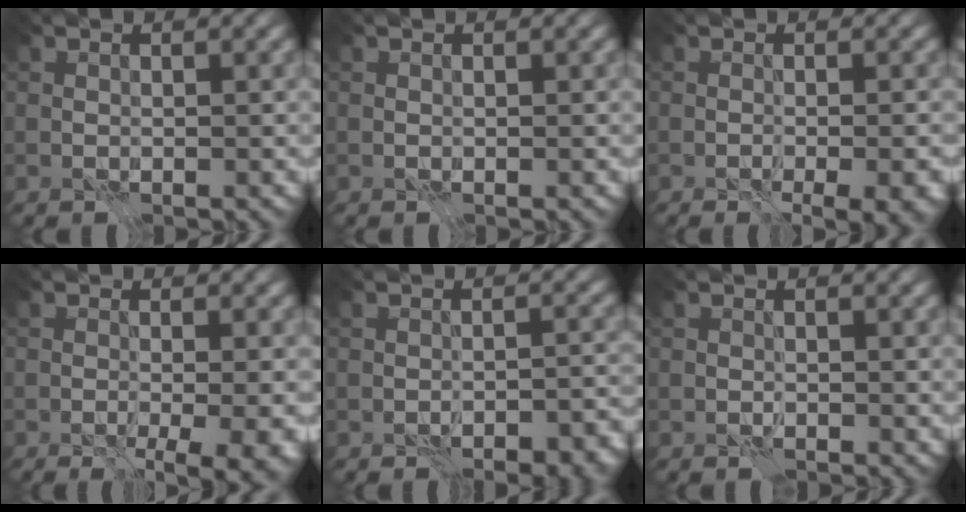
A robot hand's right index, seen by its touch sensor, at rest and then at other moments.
{"total": 0.0}
{"total": 3.9, "force": [-2.0, 1.1, 3.2], "torque": [-0.039, -0.007, -0.022]}
{"total": 3.9, "force": [-1.4, 0.6, 3.6], "torque": [-0.051, -0.011, -0.017]}
{"total": 5.0, "force": [-3.1, 2.5, 3.0], "torque": [-0.020, 0.006, -0.039]}
{"total": 0.0}